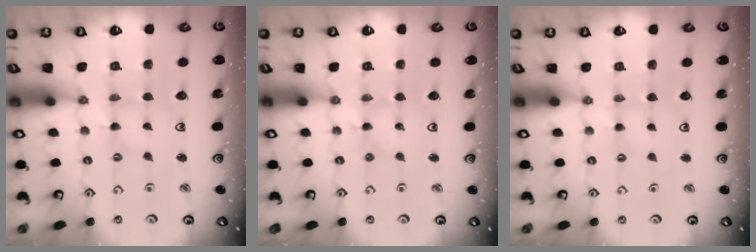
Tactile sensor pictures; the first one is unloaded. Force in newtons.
{"total": 1.8, "press": 1.8, "slide": 0.2}
{"total": 2.2, "press": 2.2, "slide": 0.3}